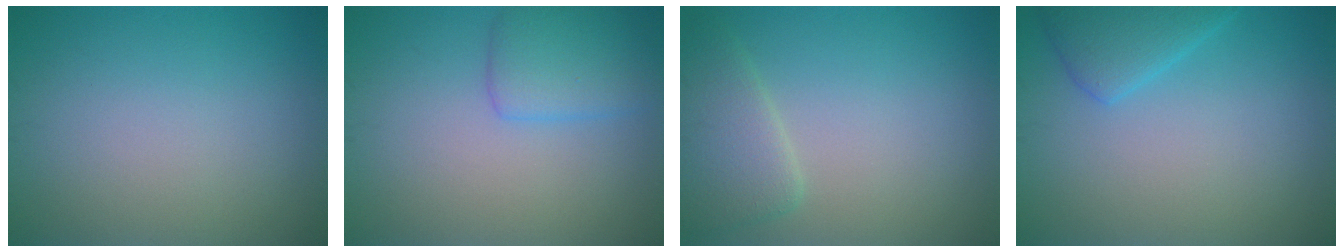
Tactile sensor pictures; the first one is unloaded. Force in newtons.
{"total": 3.1, "press": 3.1, "slide": 0.2}
{"total": 3.2, "press": 3.2, "slide": 0.3}
{"total": 2.9, "press": 2.9, "slide": 0.2}